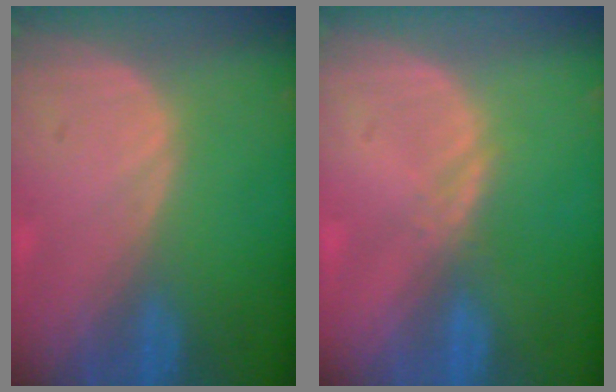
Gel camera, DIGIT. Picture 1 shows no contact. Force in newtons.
{"total": 1.1, "press": 1.1, "slide": 0.1}